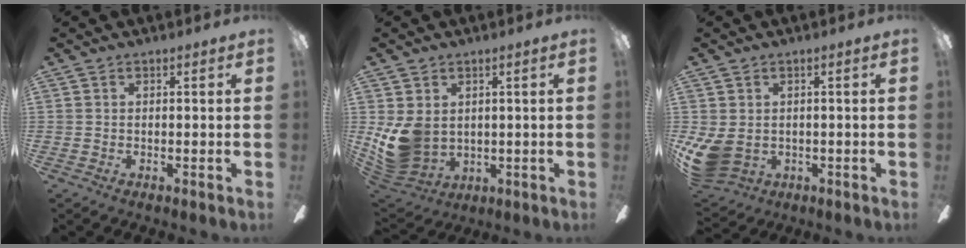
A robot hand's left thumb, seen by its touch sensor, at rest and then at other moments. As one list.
[{"total": 10.2, "force": [0.4, 8.3, 5.9], "torque": [-0.156, -0.010, 0.009]}, {"total": 6.8, "force": [-0.8, 5.3, 4.2], "torque": [-0.104, 0.002, -0.010]}]